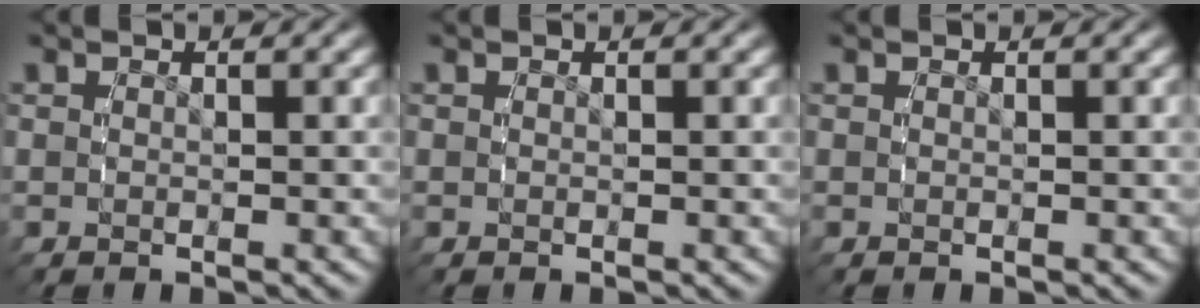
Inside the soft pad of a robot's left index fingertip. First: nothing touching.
{"total": 0.0}
{"total": 0.0}